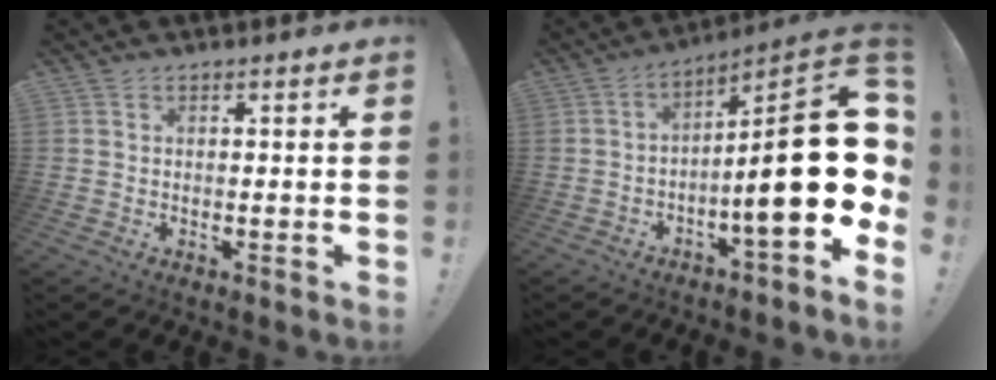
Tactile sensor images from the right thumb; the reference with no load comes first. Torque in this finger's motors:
{"motor_torque": [0.52, 0.73, 1.75, -1.02, 0.26]}